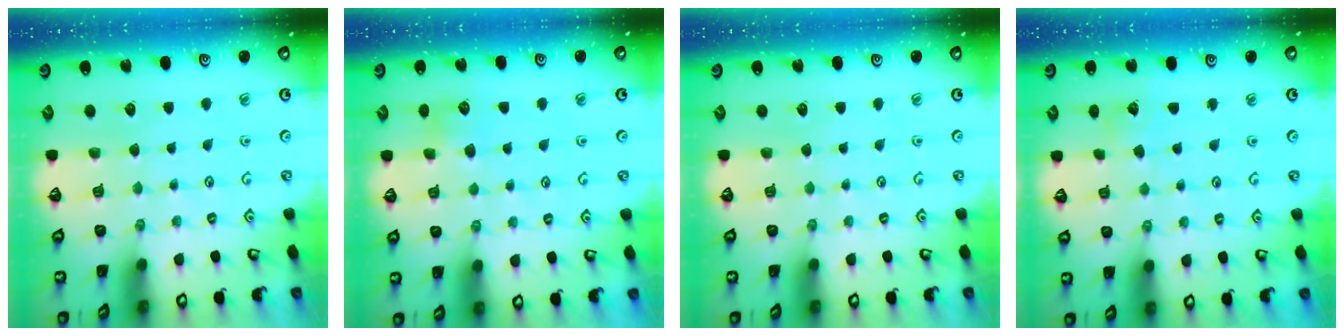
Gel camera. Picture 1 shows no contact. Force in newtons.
{"total": 4.8, "press": 4.8, "slide": 0.6}
{"total": 0.0}
{"total": 3.2, "press": 3.2, "slide": 0.3}